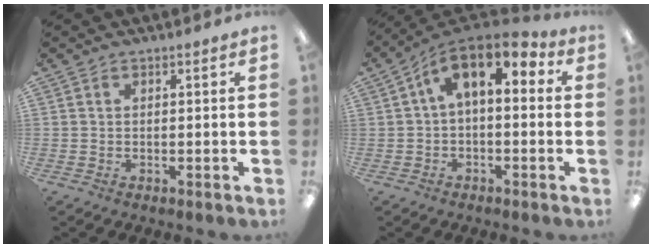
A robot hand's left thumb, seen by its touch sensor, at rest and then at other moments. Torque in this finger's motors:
{"motor_torque": [-0.17, 0.87, 1.04, 0.56, 0.11]}